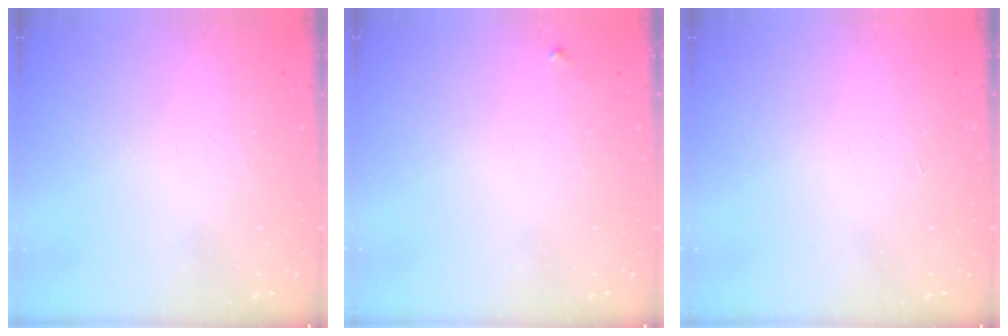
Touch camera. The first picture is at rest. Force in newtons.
{"total": 2.3, "press": 2.3, "slide": 0.2}
{"total": 1.5, "press": 1.5, "slide": 0.1}